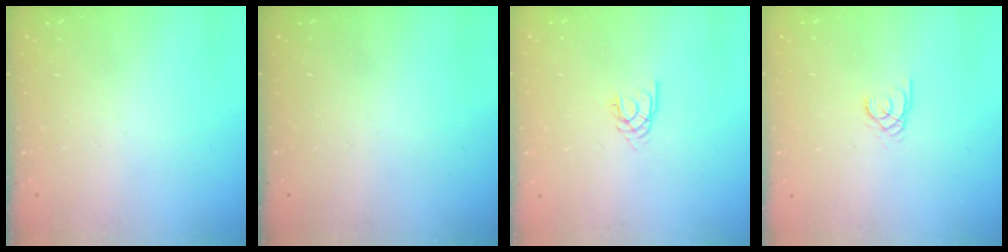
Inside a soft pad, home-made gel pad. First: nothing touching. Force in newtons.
{"total": 0.0}
{"total": 2.3, "press": 2.3, "slide": 0.2}
{"total": 1.9, "press": 1.9, "slide": 0.0}